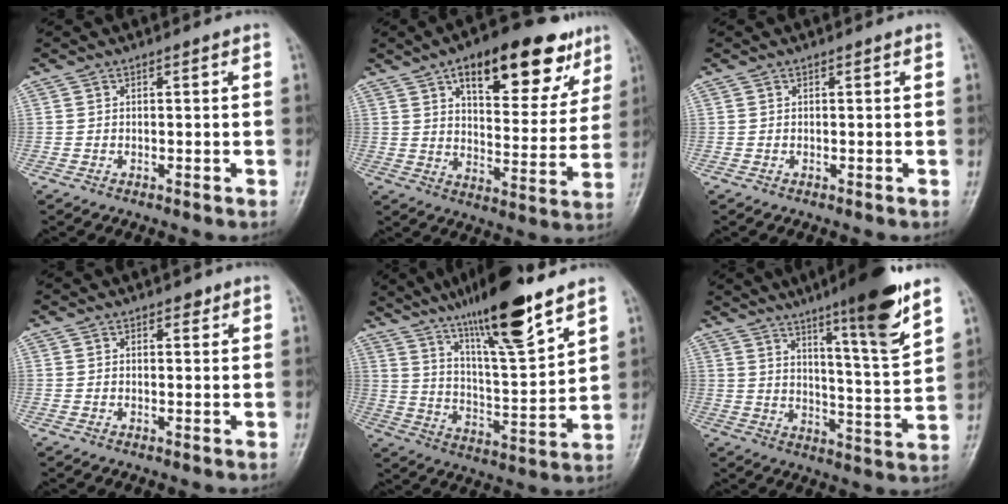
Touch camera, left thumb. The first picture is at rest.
{"total": 20.7, "force": [11.6, 9.0, 14.6], "torque": [-0.156, -0.032, 0.170]}
{"total": 0.0}
{"total": 1.2, "force": [0.8, 0.7, 0.5], "torque": [0.001, -0.004, 0.009]}
{"total": 18.6, "force": [12.9, 2.8, 13.2], "torque": [-0.206, -0.065, 0.222]}
{"total": 15.8, "force": [10.1, 1.3, 12.1], "torque": [-0.171, -0.062, 0.156]}